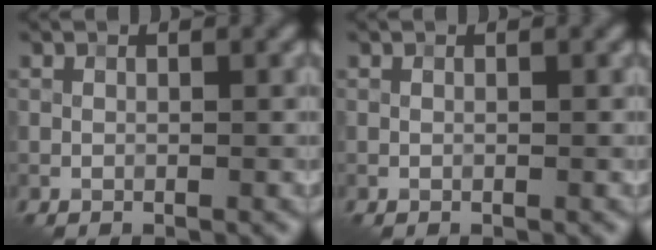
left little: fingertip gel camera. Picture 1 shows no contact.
{"total": 0.0}